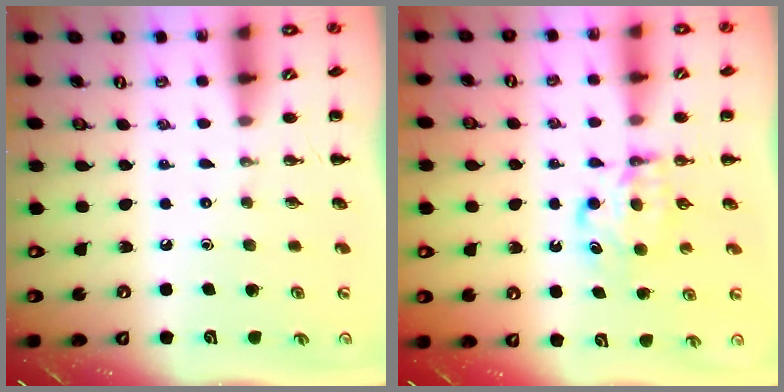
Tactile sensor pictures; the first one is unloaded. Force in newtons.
{"total": 6.4, "press": 6.4, "slide": 0.5}